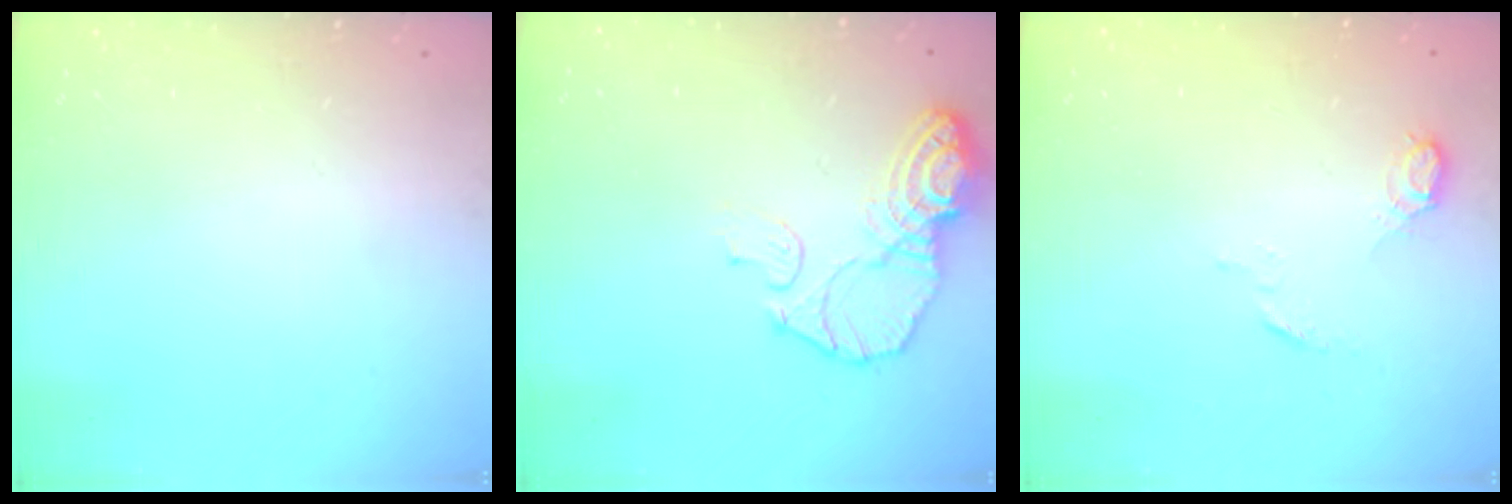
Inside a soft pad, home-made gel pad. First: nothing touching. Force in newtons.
{"total": 10.5, "press": 10.4, "slide": 0.9}
{"total": 6.6, "press": 6.5, "slide": 0.7}